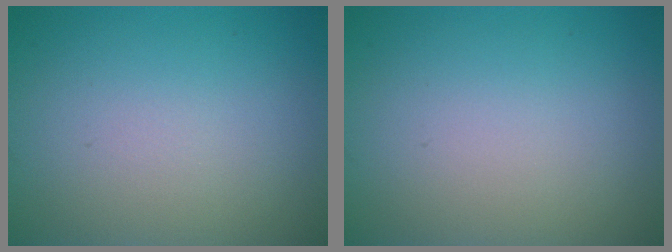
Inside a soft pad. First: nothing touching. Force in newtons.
{"total": 0.0}